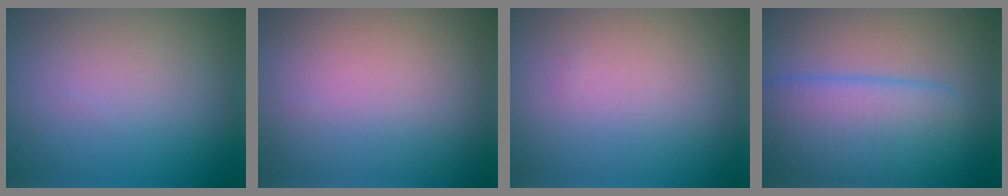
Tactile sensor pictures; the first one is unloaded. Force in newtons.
{"total": 0.0}
{"total": 0.0}
{"total": 6.7, "press": 6.7, "slide": 0.2}